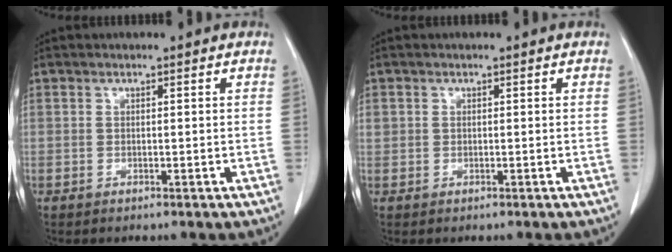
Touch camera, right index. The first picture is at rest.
{"total": 1.2, "force": [0.4, 1.1, 0.3], "torque": [0.003, 0.009, 0.006]}